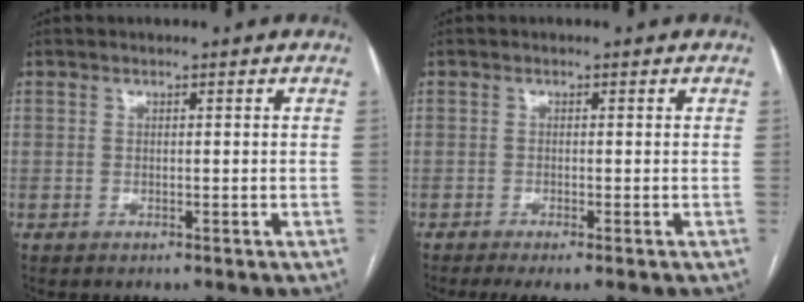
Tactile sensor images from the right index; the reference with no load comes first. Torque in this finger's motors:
{"motor_torque": [0.13, -0.14, 0.09, 0.02]}